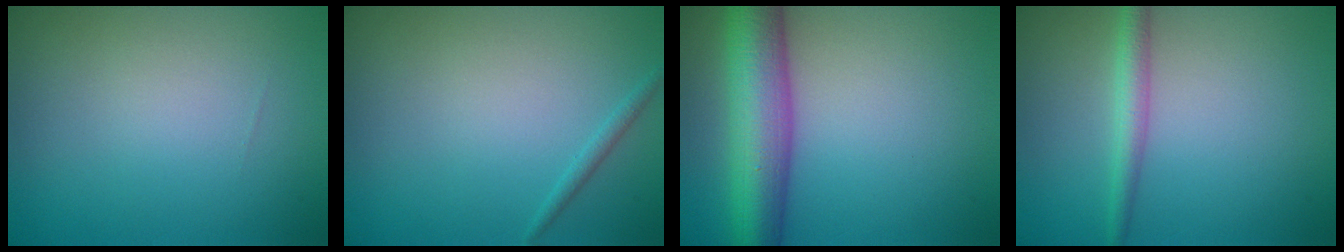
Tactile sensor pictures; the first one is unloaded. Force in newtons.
{"total": 0.8, "press": 0.8, "slide": 0.0}
{"total": 8.3, "press": 8.3, "slide": 0.2}
{"total": 2.1, "press": 2.1, "slide": 0.1}